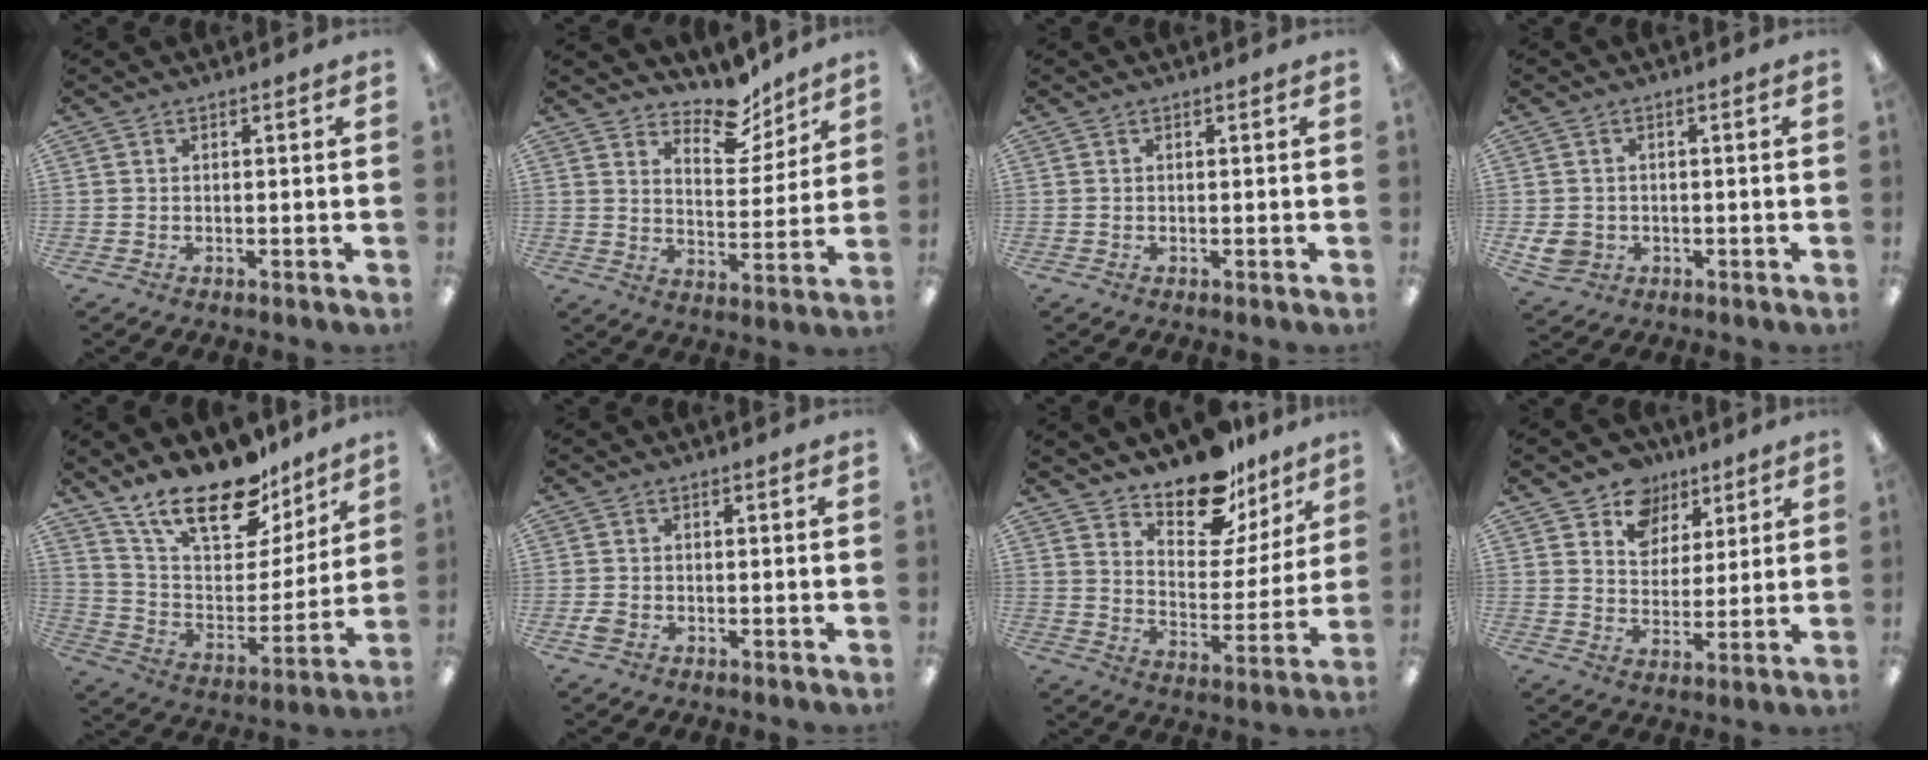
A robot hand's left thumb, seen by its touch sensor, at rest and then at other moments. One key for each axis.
{"total": 10.7, "fx": 8.9, "fy": 4.5, "fz": 3.9, "tx": -0.044, "ty": -0.065, "tz": 0.158}
{"total": 0.0}
{"total": 4.3, "fx": -0.8, "fy": 3.8, "fz": 1.9, "tx": -0.038, "ty": 0.001, "tz": -0.015}
{"total": 21.0, "fx": 16.0, "fy": 8.9, "fz": 10.3, "tx": -0.176, "ty": -0.107, "tz": 0.283}
{"total": 1.9, "fx": -0.8, "fy": 1.4, "fz": 1.0, "tx": -0.023, "ty": 0.001, "tz": -0.016}
{"total": 14.9, "fx": 12.4, "fy": 6.3, "fz": 5.3, "tx": -0.083, "ty": -0.092, "tz": 0.223}
{"total": 10.2, "fx": 6.6, "fy": 7.5, "fz": 1.9, "tx": -0.030, "ty": -0.045, "tz": 0.123}